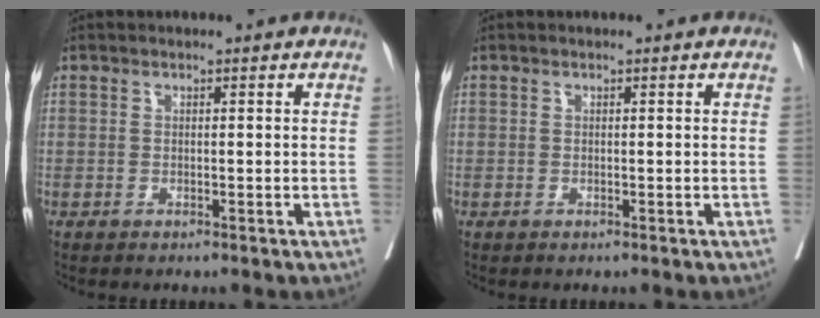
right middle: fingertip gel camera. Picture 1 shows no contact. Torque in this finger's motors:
{"motor_torque": [0.51, -0.50, -0.25, -0.21]}